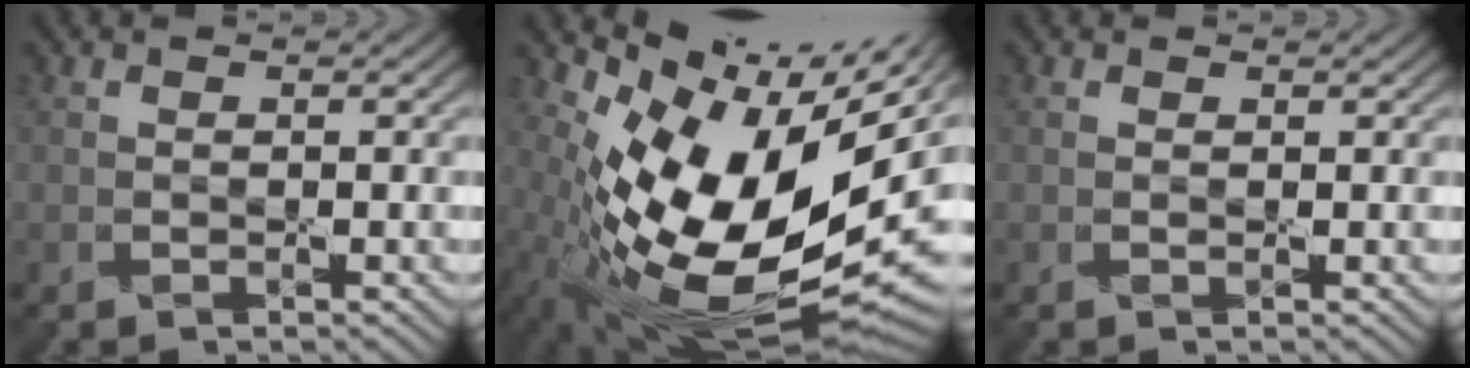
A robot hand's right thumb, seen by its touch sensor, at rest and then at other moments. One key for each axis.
{"total": 19.4, "fx": -0.9, "fy": 10.2, "fz": 16.4, "tx": -0.278, "ty": -0.051, "tz": -0.005}
{"total": 0.0}